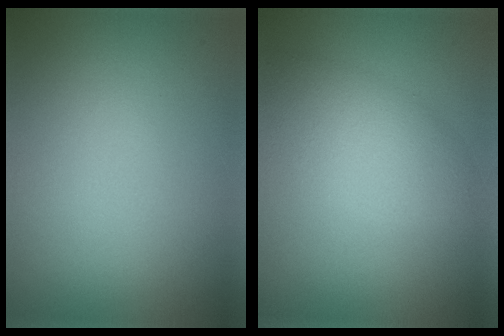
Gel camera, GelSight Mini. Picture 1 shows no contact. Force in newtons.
{"total": 4.5, "press": 4.5, "slide": 0.2}